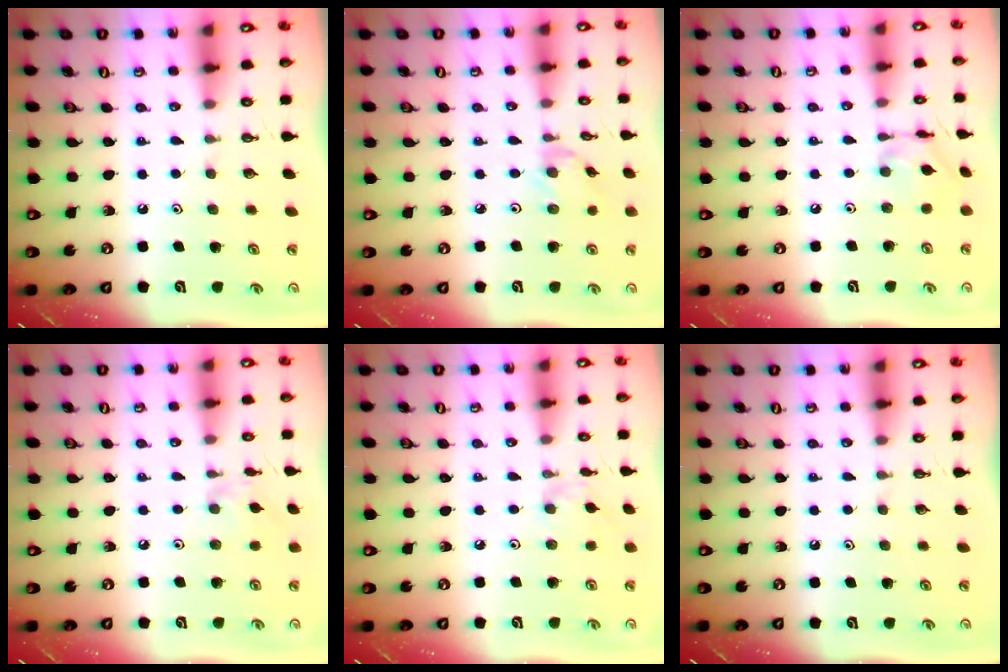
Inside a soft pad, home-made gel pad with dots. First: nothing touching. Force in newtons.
{"total": 3.0, "press": 2.9, "slide": 0.4}
{"total": 7.4, "press": 7.4, "slide": 0.5}
{"total": 2.1, "press": 2.1, "slide": 0.4}
{"total": 1.7, "press": 1.7, "slide": 0.4}
{"total": 0.0}